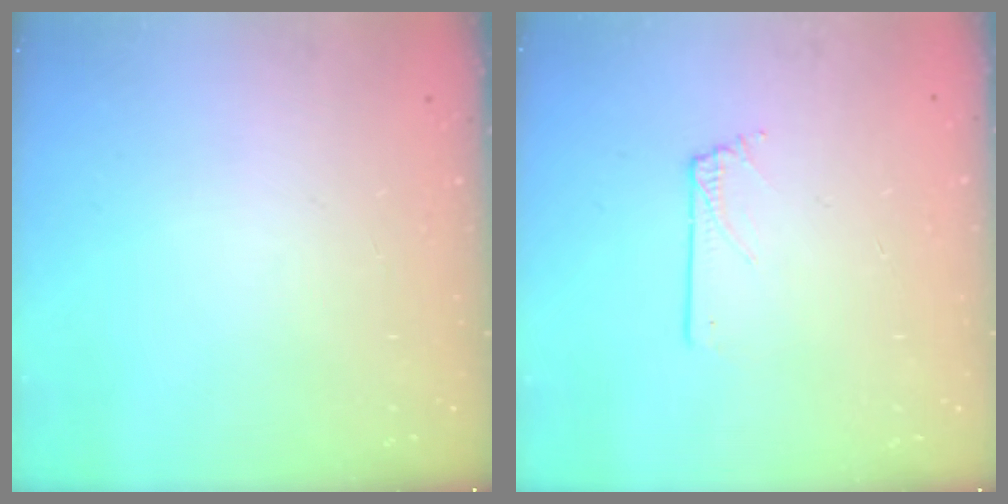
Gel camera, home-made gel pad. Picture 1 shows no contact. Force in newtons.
{"total": 0.5, "press": 0.5, "slide": 0.1}